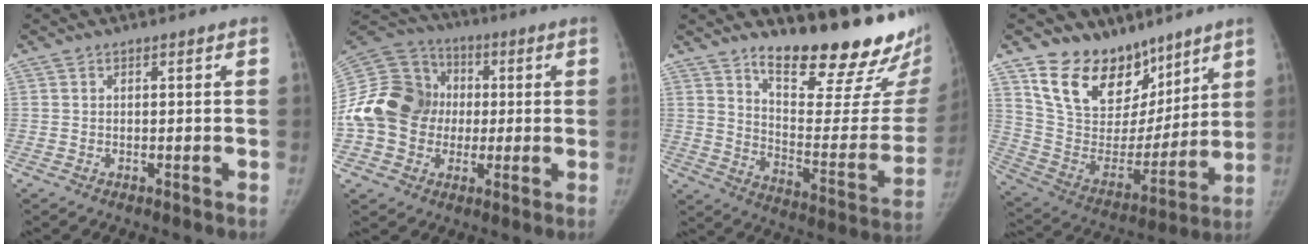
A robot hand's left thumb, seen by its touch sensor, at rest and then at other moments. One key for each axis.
{"total": 19.5, "fx": -0.8, "fy": 16.8, "fz": 10.0, "tx": -0.199, "ty": 0.036, "tz": -0.017}
{"total": 24.5, "fx": 18.8, "fy": 6.0, "fz": 14.5, "tx": -0.169, "ty": -0.148, "tz": 0.267}
{"total": 20.0, "fx": 14.2, "fy": 12.2, "fz": 7.1, "tx": -0.065, "ty": -0.084, "tz": 0.255}